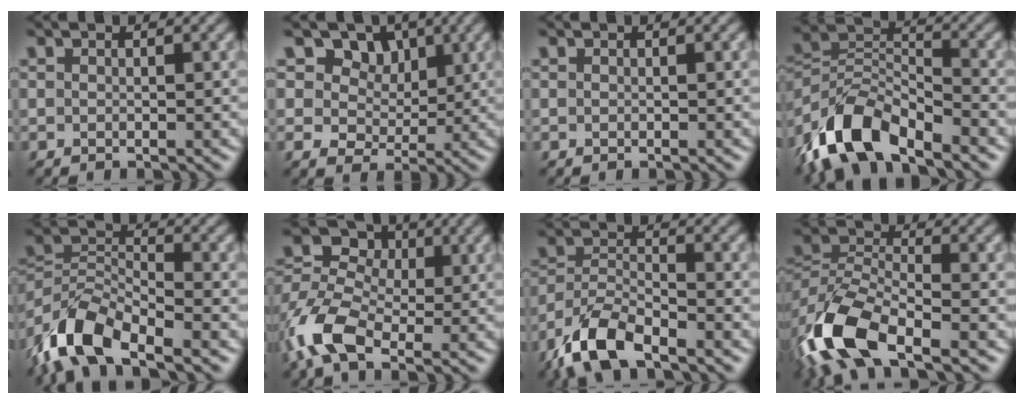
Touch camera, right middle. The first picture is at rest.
{"total": 9.5, "force": [4.6, 7.0, 4.4], "torque": [-0.074, 0.006, 0.062]}
{"total": 0.0}
{"total": 9.1, "force": [-6.6, 3.8, 5.0], "torque": [-0.095, 0.004, -0.143]}
{"total": 8.7, "force": [-6.2, 3.6, 5.0], "torque": [-0.099, 0.003, -0.132]}
{"total": 9.0, "force": [-2.7, 6.3, 5.9], "torque": [-0.142, 0.010, -0.073]}
{"total": 7.0, "force": [-5.2, 2.6, 3.8], "torque": [-0.075, -0.002, -0.106]}
{"total": 10.5, "force": [-6.3, 4.8, 6.9], "torque": [-0.148, -0.004, -0.130]}